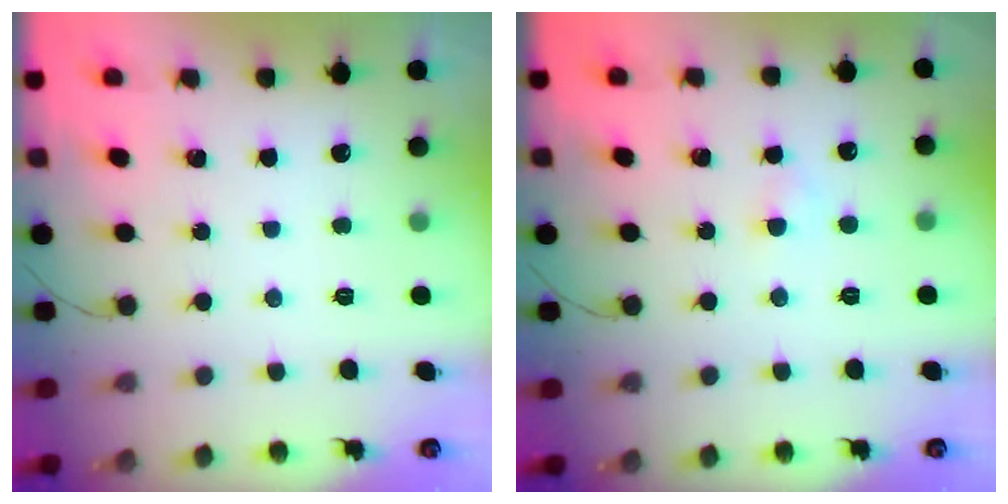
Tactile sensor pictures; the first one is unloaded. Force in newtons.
{"total": 1.8, "press": 1.6, "slide": 0.8}